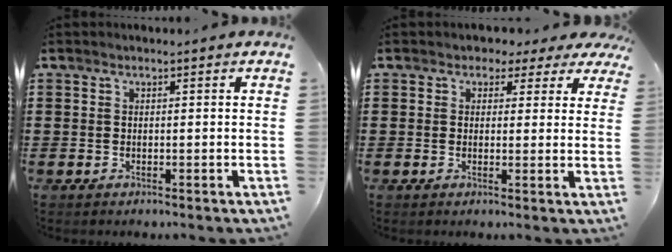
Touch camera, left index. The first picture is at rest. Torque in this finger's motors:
{"motor_torque": [2.14, 0.00, 0.46, 0.02]}